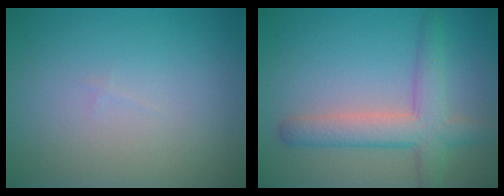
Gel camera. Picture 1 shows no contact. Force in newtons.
{"total": 4.7, "press": 4.7, "slide": 0.2}